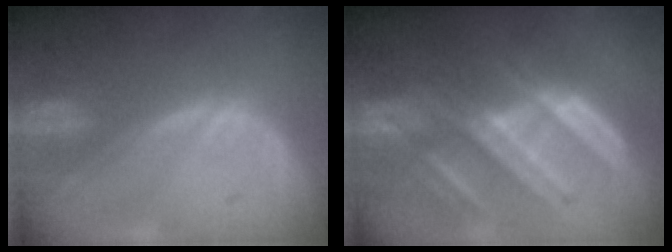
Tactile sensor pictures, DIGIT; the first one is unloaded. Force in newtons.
{"total": 9.2, "press": 8.2, "slide": 4.1}